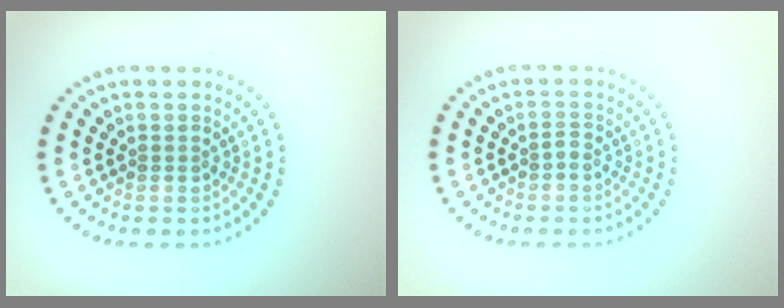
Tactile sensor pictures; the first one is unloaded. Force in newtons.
{"total": 0.6, "press": 0.5, "slide": 0.3}